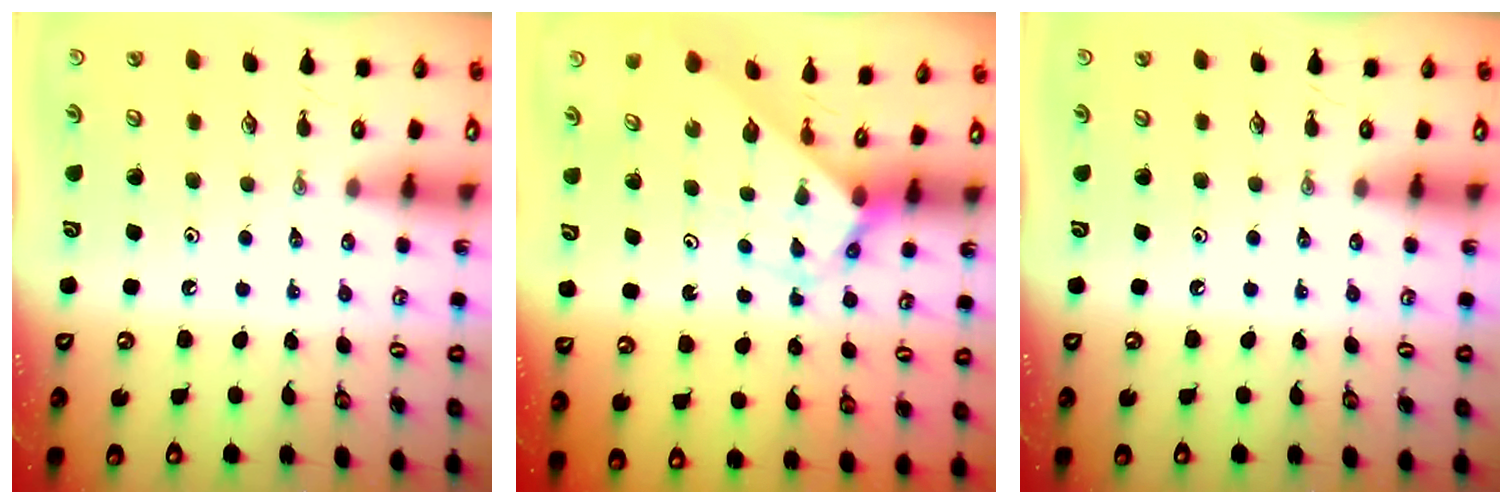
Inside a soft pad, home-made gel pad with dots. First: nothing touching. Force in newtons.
{"total": 2.7, "press": 2.7, "slide": 0.2}
{"total": 0.0}